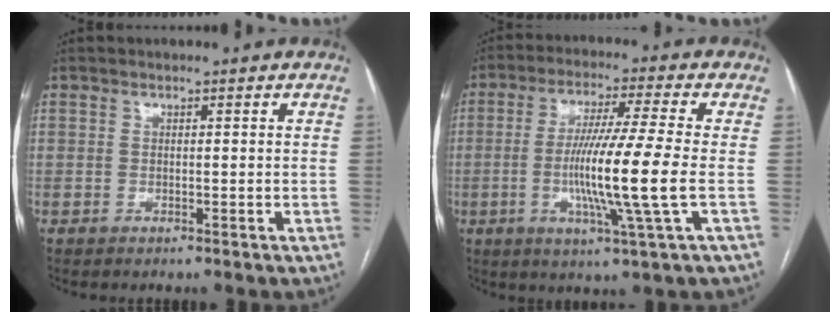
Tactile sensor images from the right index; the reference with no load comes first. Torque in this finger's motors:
{"motor_torque": [1.97, -0.17, 1.00, 0.21]}